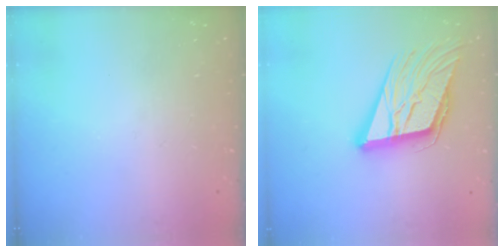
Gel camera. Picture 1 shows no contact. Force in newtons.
{"total": 19.0, "press": 18.5, "slide": 4.3}